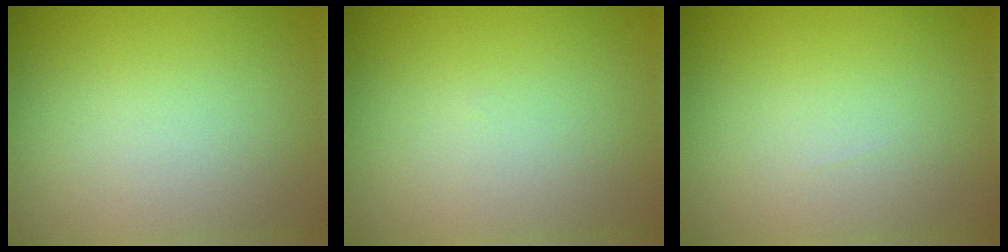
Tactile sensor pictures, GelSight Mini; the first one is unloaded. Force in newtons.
{"total": 0.0}
{"total": 0.0}